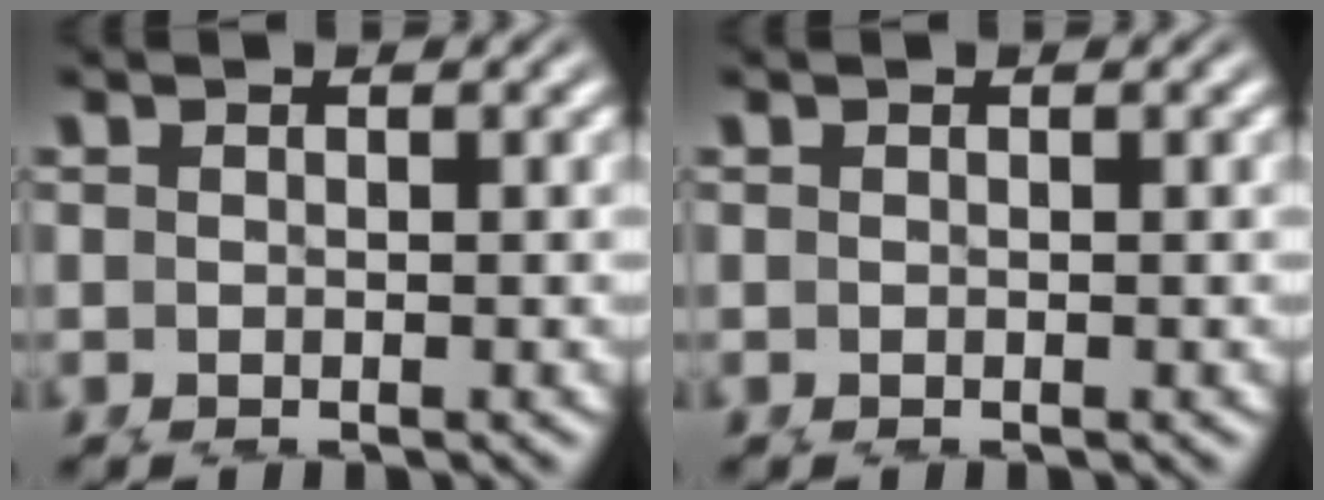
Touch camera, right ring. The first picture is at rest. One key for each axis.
{"total": 0.0}